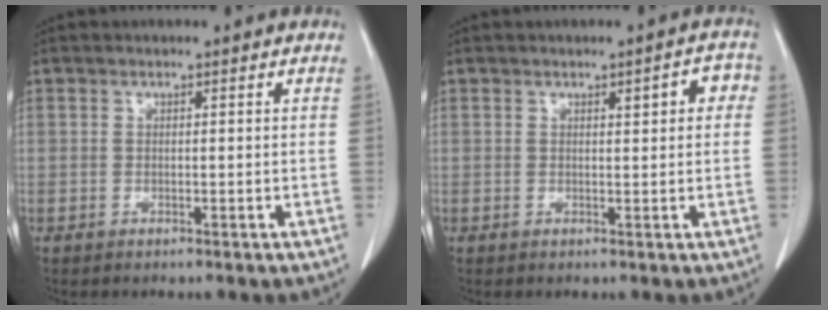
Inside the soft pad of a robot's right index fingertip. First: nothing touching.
{"total": 3.2, "force": [0.8, 0.9, 2.9], "torque": [-0.033, 0.013, 0.008]}